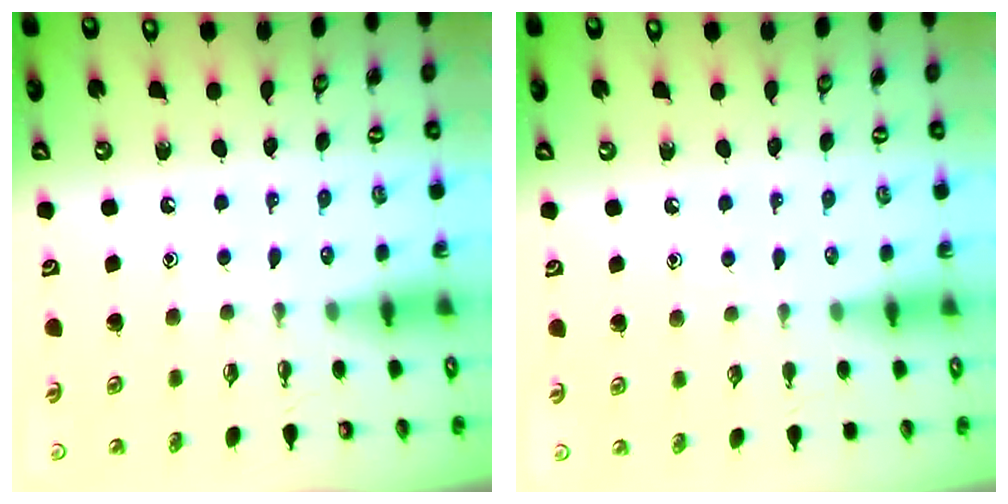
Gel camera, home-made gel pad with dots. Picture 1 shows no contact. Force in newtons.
{"total": 3.8, "press": 3.8, "slide": 0.3}